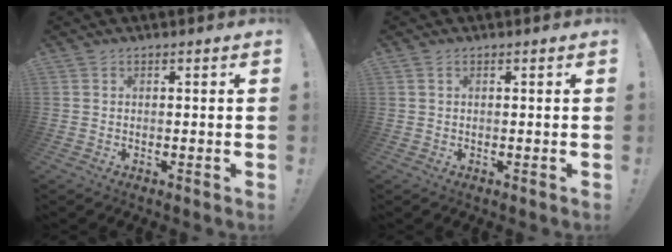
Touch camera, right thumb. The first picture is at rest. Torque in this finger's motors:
{"motor_torque": [-0.27, -0.07, -0.11, -0.21, 0.06]}